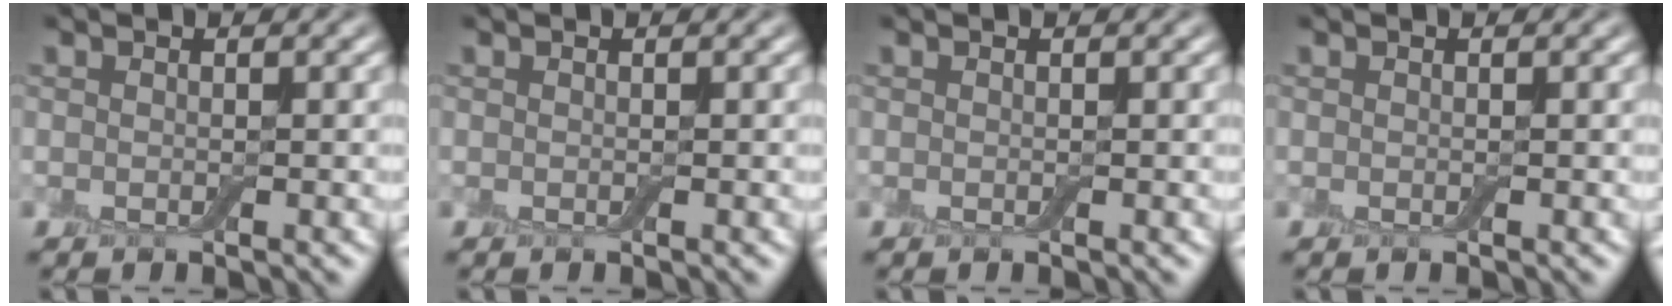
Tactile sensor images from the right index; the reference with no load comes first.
{"total": 0.0}
{"total": 0.0}
{"total": 0.0}